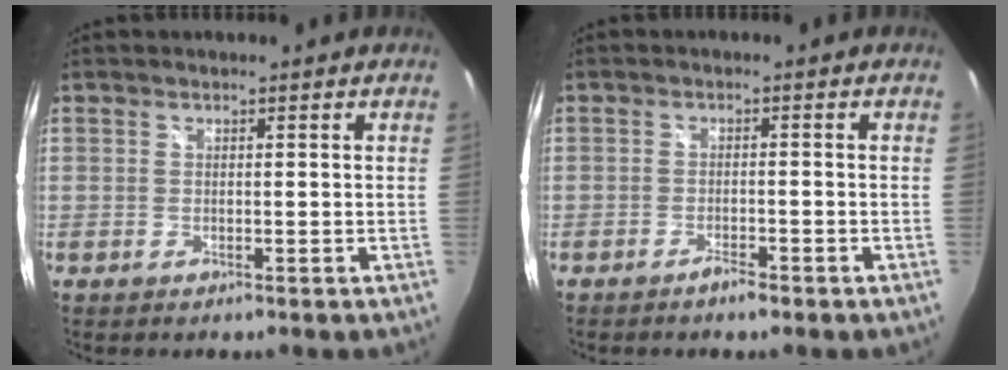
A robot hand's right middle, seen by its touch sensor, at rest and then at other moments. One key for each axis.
{"total": 2.1, "fx": -1.8, "fy": 0.6, "fz": 1.0, "tx": -0.025, "ty": -0.002, "tz": -0.031}